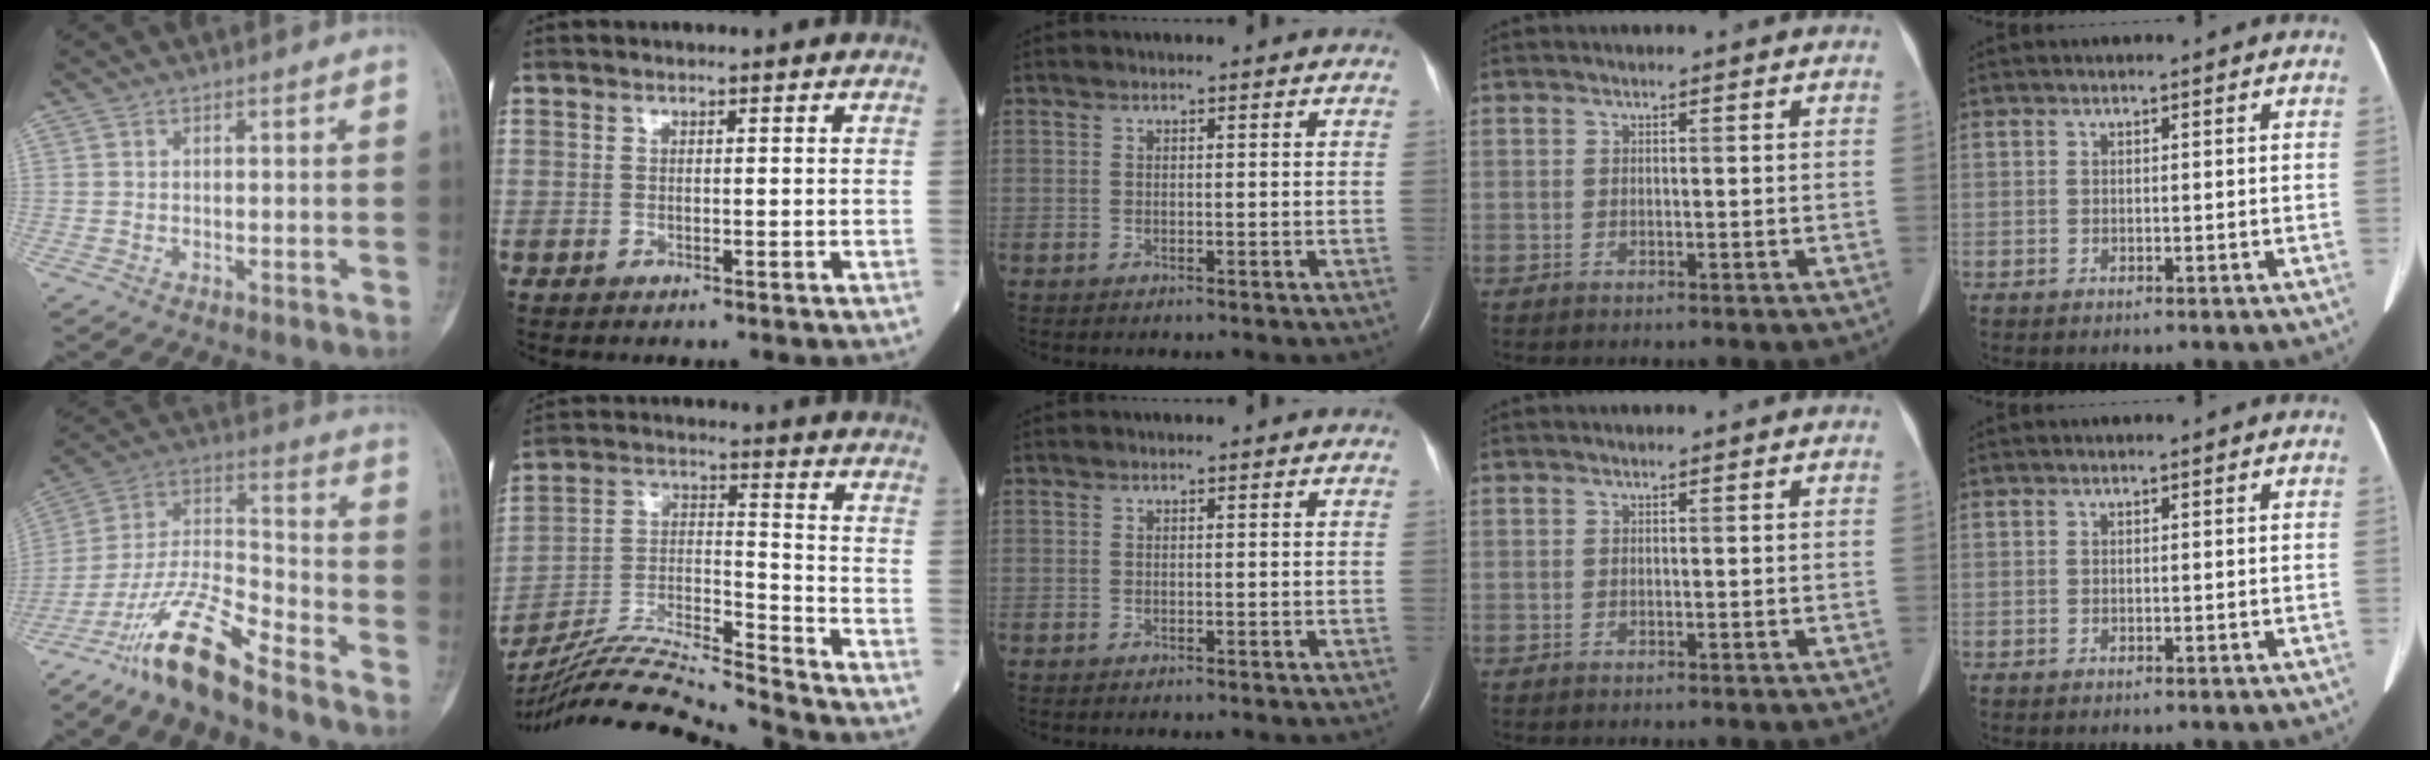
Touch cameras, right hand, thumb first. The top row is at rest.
{"thumb": {"total": 15.4, "force": [-11.7, 3.2, 9.5], "torque": [-0.187, 0.079, -0.222]}, "index": {"total": 16.6, "force": [-15.6, -2.2, 5.3], "torque": [-0.097, 0.005, -0.281]}}